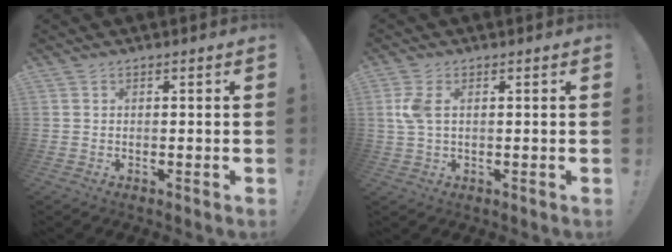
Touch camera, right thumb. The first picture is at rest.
{"total": 4.8, "force": [0.9, 2.5, 4.0], "torque": [-0.077, 0.002, 0.015]}